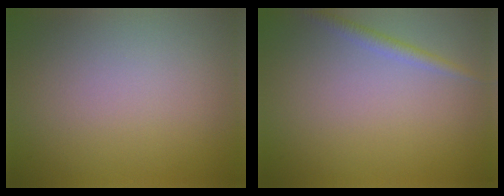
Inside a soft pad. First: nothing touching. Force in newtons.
{"total": 1.5, "press": 1.5, "slide": 0.0}